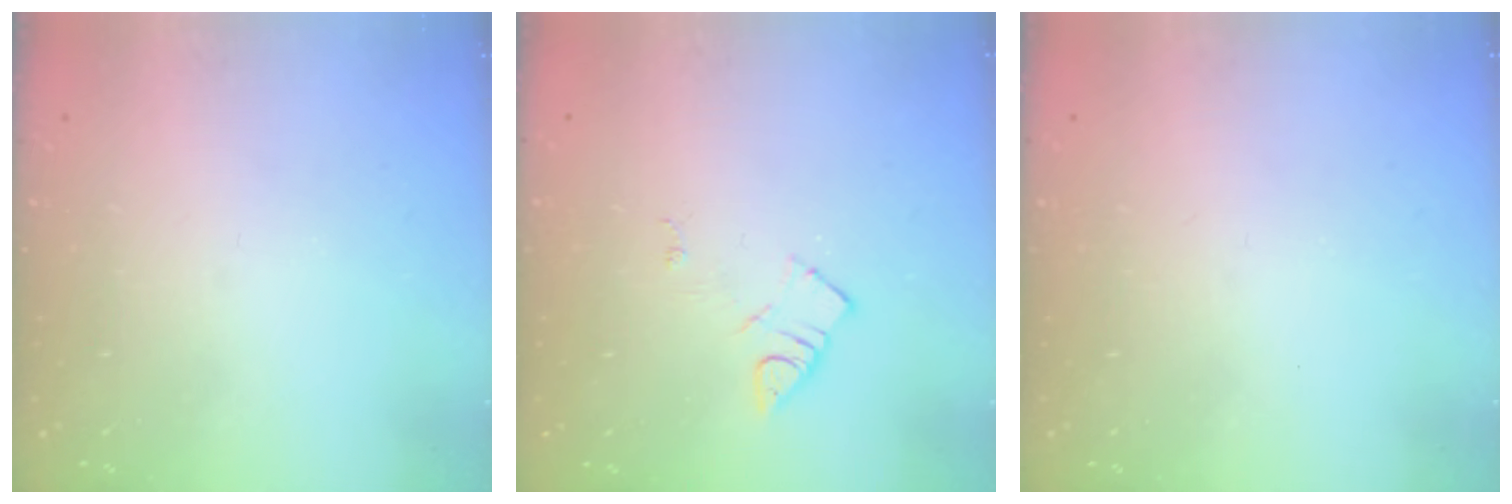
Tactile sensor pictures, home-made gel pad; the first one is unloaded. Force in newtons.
{"total": 4.5, "press": 4.4, "slide": 0.7}
{"total": 2.1, "press": 2.0, "slide": 0.4}